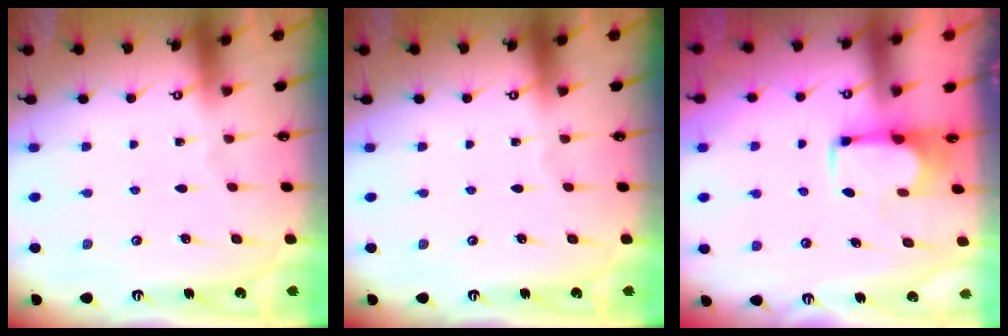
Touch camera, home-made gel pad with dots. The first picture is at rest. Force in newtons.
{"total": 0.0}
{"total": 1.6, "press": 1.5, "slide": 0.6}